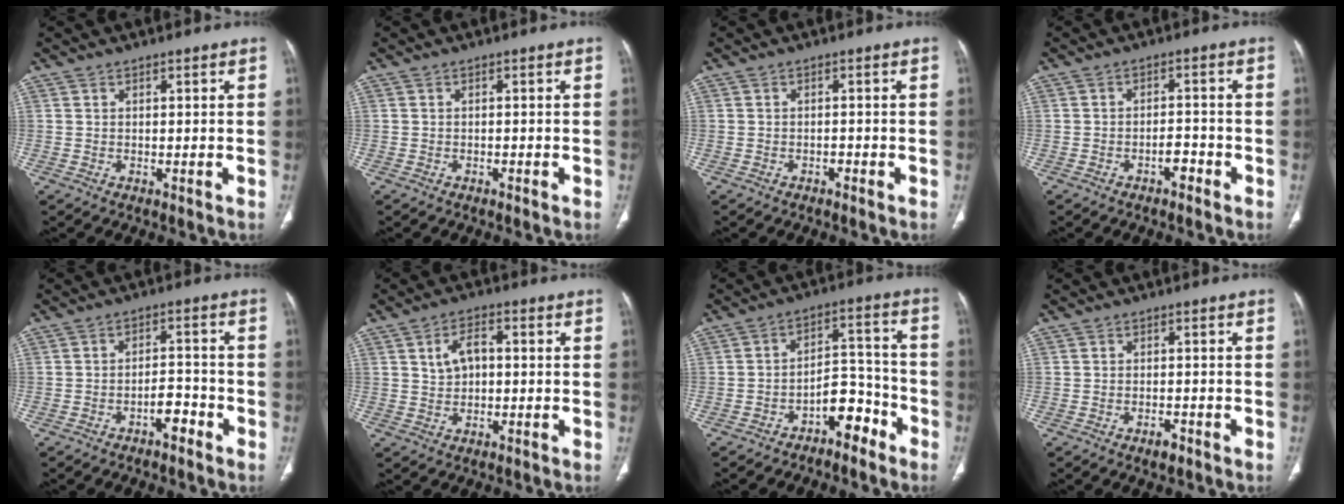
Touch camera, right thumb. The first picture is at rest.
{"total": 0.6, "force": [-0.4, 0.3, 0.2], "torque": [-0.008, 0.003, -0.008]}
{"total": 1.1, "force": [-0.8, 0.6, 0.5], "torque": [-0.009, 0.006, -0.013]}
{"total": 3.0, "force": [-1.9, 1.4, 1.8], "torque": [-0.021, 0.020, -0.029]}
{"total": 4.5, "force": [-2.8, 2.1, 2.8], "torque": [-0.034, 0.032, -0.044]}
{"total": 5.3, "force": [0.9, 3.4, 4.0], "torque": [-0.065, 0.012, 0.014]}
{"total": 8.4, "force": [-5.3, 4.4, 4.8], "torque": [-0.046, 0.069, -0.084]}
{"total": 2.2, "force": [-1.4, 1.0, 1.4], "torque": [-0.024, 0.006, -0.022]}